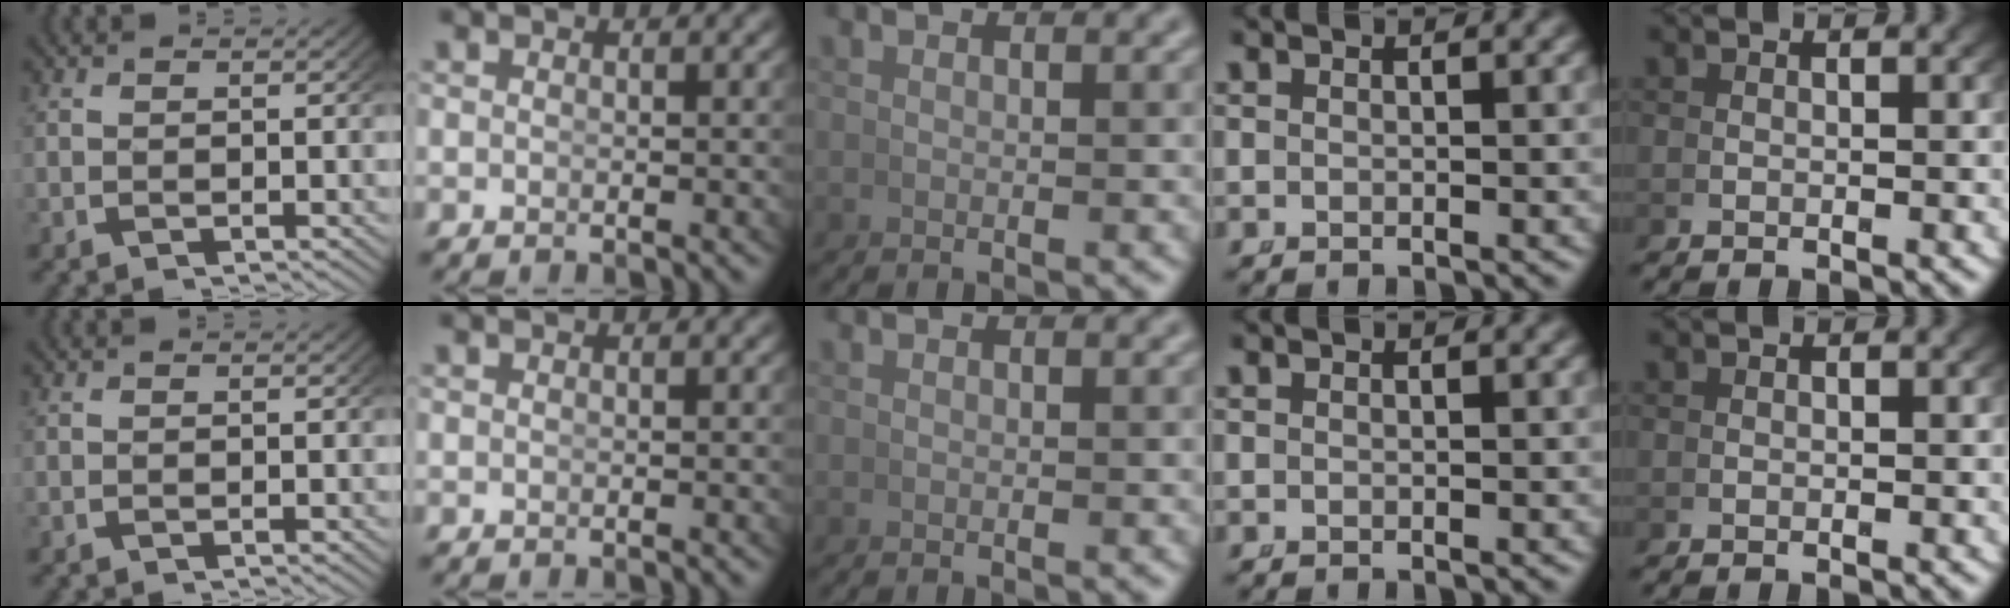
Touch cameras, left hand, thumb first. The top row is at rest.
{}